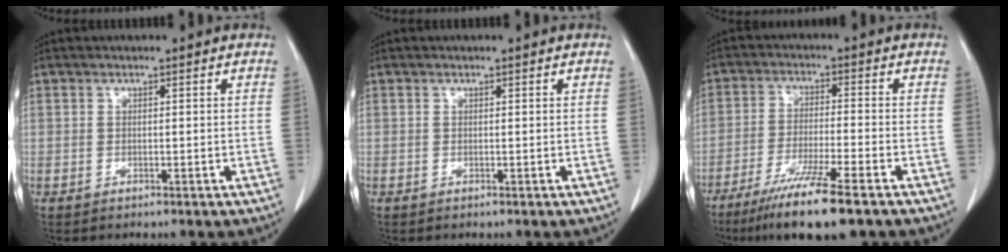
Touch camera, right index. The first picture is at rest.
{"total": 0.0}
{"total": 11.0, "force": [-7.7, -0.1, 7.8], "torque": [-0.135, -0.031, -0.126]}